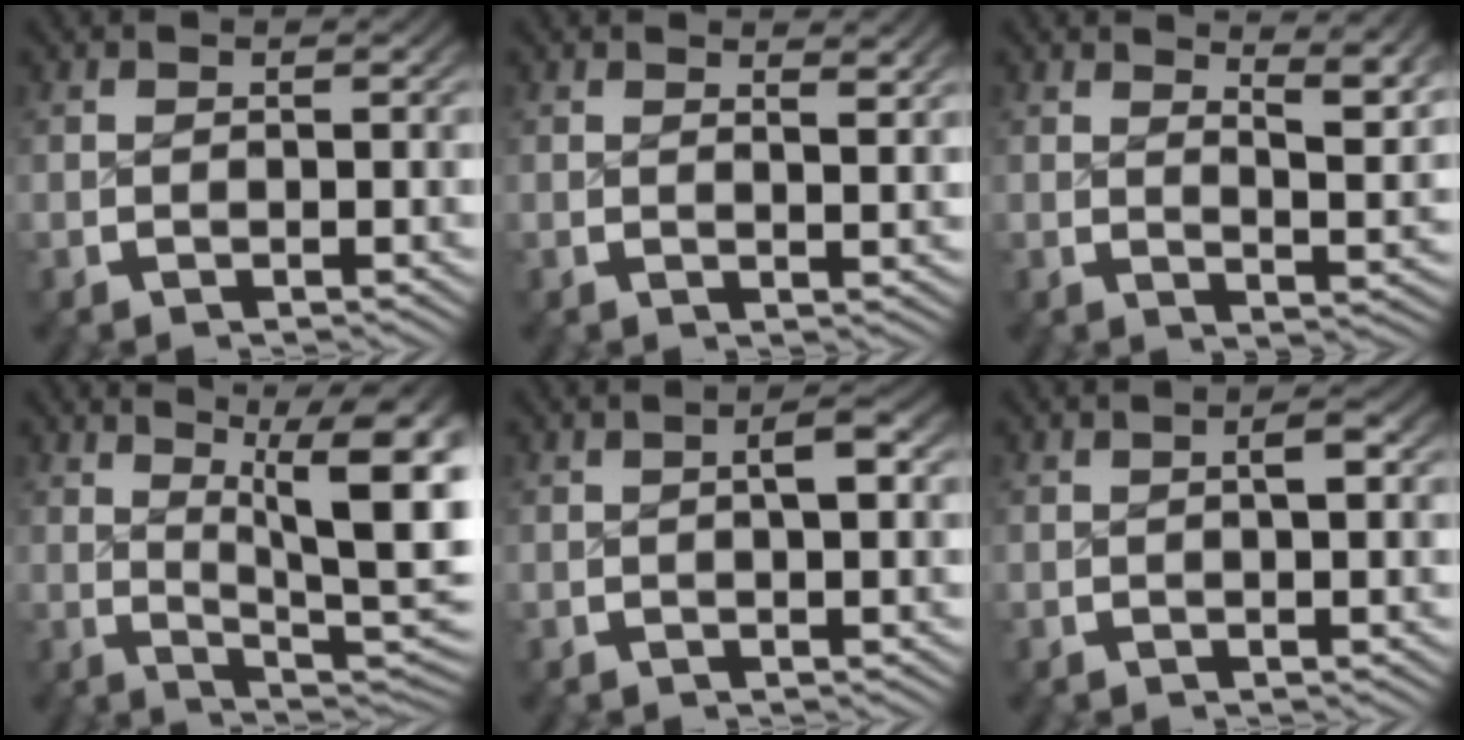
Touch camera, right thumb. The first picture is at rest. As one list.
[{"total": 1.5, "force": [1.1, 0.1, 1.0], "torque": [-0.011, -0.005, 0.018]}, {"total": 4.6, "force": [2.6, 1.3, 3.6], "torque": [-0.041, -0.009, 0.042]}, {"total": 11.4, "force": [2.0, 5.9, 9.6], "torque": [-0.128, -0.028, 0.039]}, {"total": 2.1, "force": [0.2, 0.7, 2.0], "torque": [-0.028, 0.007, 0.002]}, {"total": 1.4, "force": [0.1, 0.4, 1.3], "torque": [-0.017, 0.004, 0.001]}]